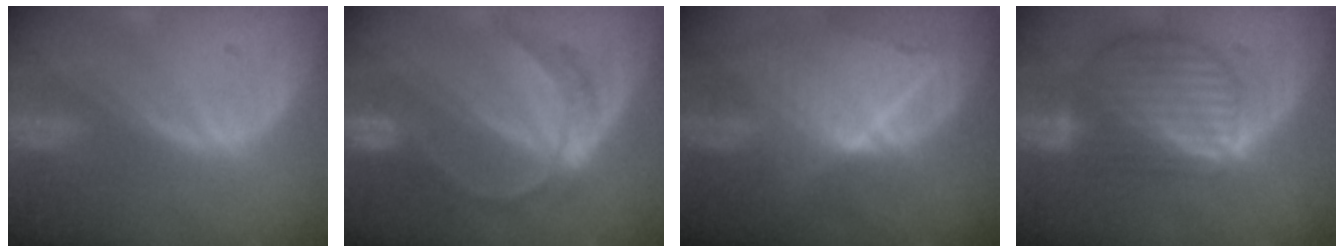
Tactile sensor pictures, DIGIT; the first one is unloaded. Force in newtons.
{"total": 6.1, "press": 6.1, "slide": 0.3}
{"total": 9.2, "press": 8.3, "slide": 4.0}
{"total": 9.9, "press": 8.4, "slide": 5.2}